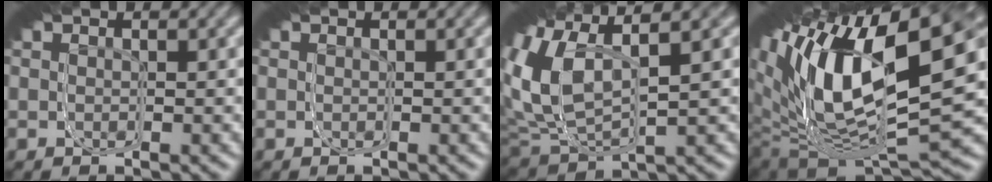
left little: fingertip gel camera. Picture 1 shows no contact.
{"total": 0.0}
{"total": 9.9, "force": [2.7, 6.3, 7.1], "torque": [-0.127, 0.030, 0.019]}
{"total": 21.0, "force": [1.5, 13.2, 16.3], "torque": [-0.238, 0.024, -0.006]}